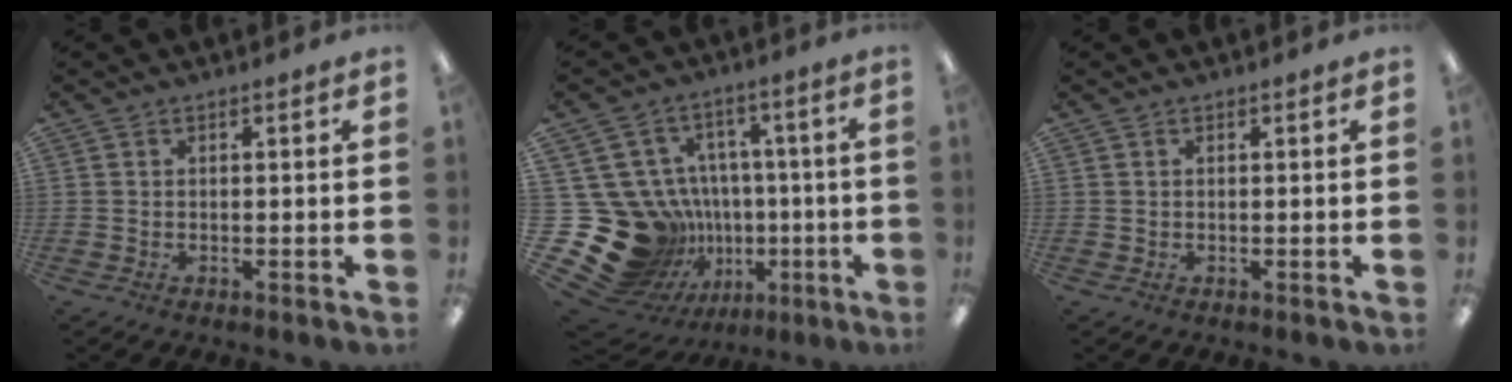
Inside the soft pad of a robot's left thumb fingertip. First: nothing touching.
{"total": 26.4, "force": [-3.9, 22.9, 12.5], "torque": [-0.243, -0.009, 0.021]}
{"total": 0.0}